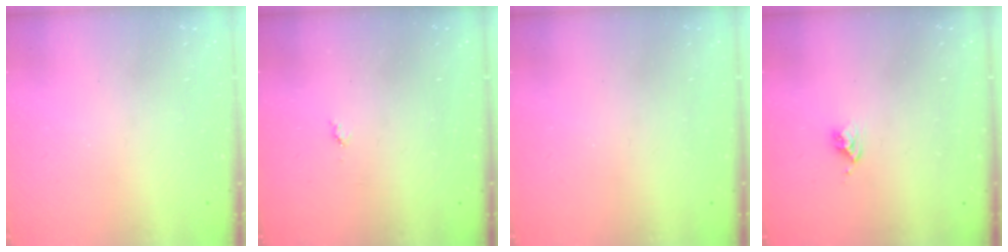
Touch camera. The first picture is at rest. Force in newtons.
{"total": 3.9, "press": 3.9, "slide": 0.4}
{"total": 0.0}
{"total": 3.7, "press": 3.7, "slide": 0.6}